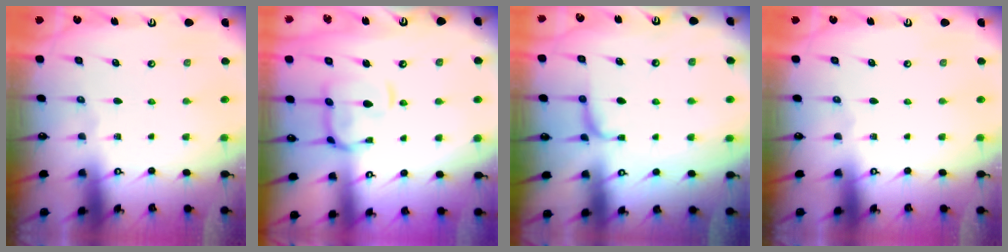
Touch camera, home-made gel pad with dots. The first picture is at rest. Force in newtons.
{"total": 6.7, "press": 6.6, "slide": 1.3}
{"total": 1.2, "press": 0.8, "slide": 0.8}
{"total": 0.0}